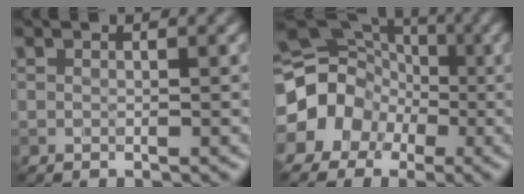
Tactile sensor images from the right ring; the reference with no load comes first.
{"total": 12.7, "force": [-1.5, 11.8, 4.6], "torque": [-0.105, 0.010, -0.054]}